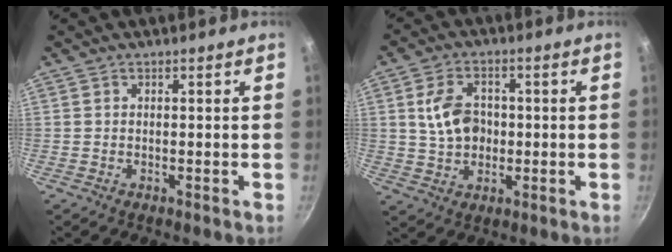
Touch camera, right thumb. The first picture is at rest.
{"total": 8.5, "force": [0.7, 6.3, 5.7], "torque": [-0.086, 0.010, 0.011]}